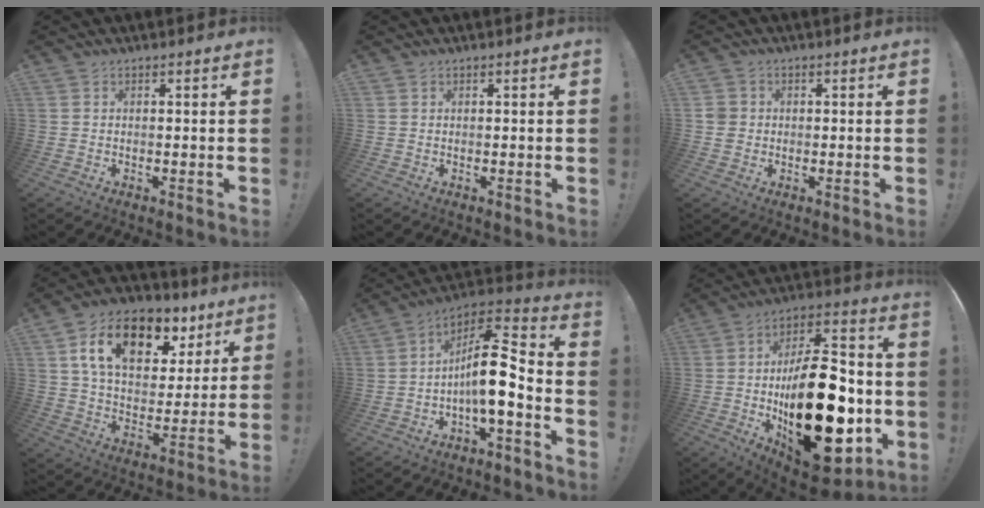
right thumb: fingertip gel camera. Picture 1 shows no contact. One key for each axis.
{"total": 0.0}
{"total": 3.7, "fx": -0.1, "fy": 3.4, "fz": 1.4, "tx": -0.030, "ty": 0.007, "tz": 0.000}
{"total": 19.0, "fx": 9.4, "fy": 11.2, "fz": 12.0, "tx": -0.184, "ty": -0.038, "tz": 0.164}
{"total": 14.9, "fx": -2.3, "fy": 5.1, "fz": 13.8, "tx": -0.226, "ty": 0.008, "tz": -0.039}
{"total": 33.1, "fx": -5.1, "fy": 17.1, "fz": 27.9, "tx": -0.460, "ty": 0.030, "tz": -0.062}